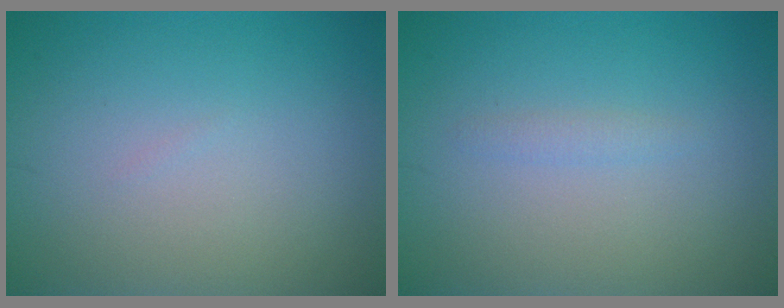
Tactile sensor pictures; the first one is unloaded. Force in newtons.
{"total": 0.8, "press": 0.8, "slide": 0.0}